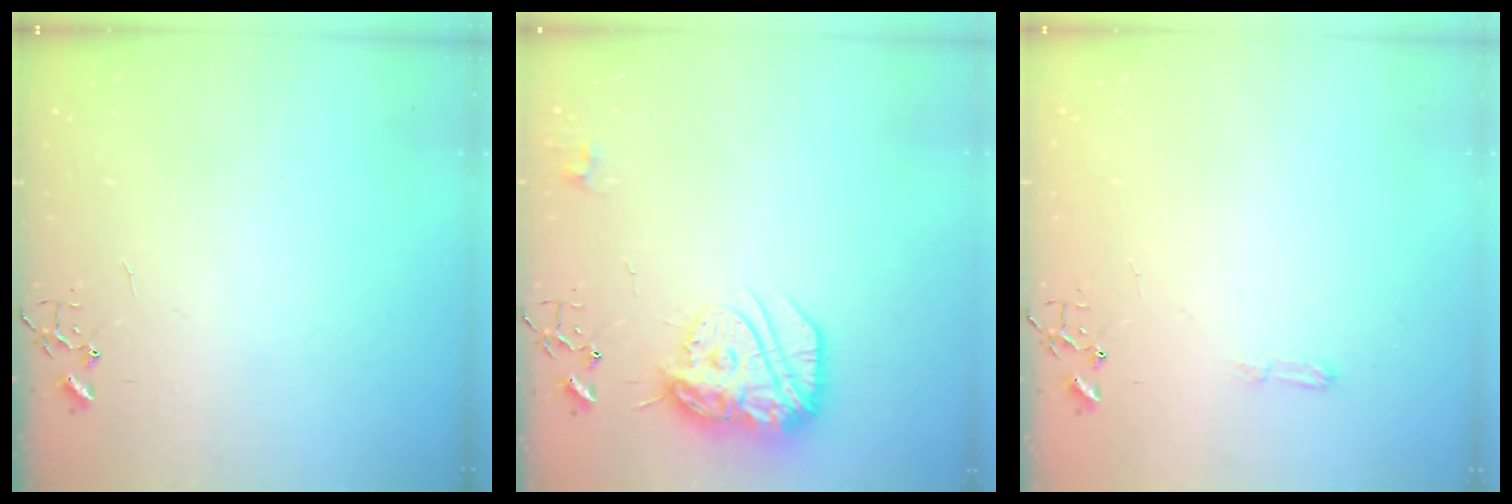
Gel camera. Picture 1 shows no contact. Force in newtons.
{"total": 17.7, "press": 17.6, "slide": 1.8}
{"total": 3.8, "press": 3.8, "slide": 0.5}